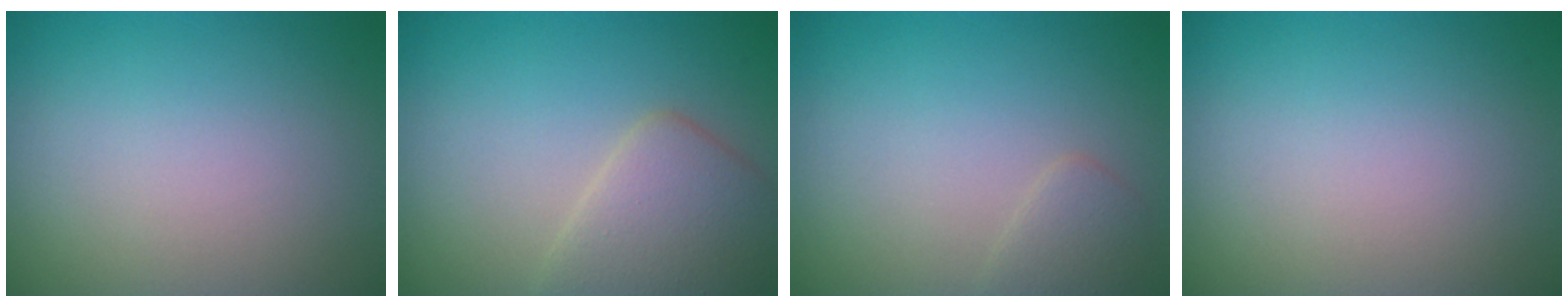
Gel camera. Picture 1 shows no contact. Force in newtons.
{"total": 4.2, "press": 4.2, "slide": 0.3}
{"total": 1.4, "press": 1.4, "slide": 0.1}
{"total": 0.0}